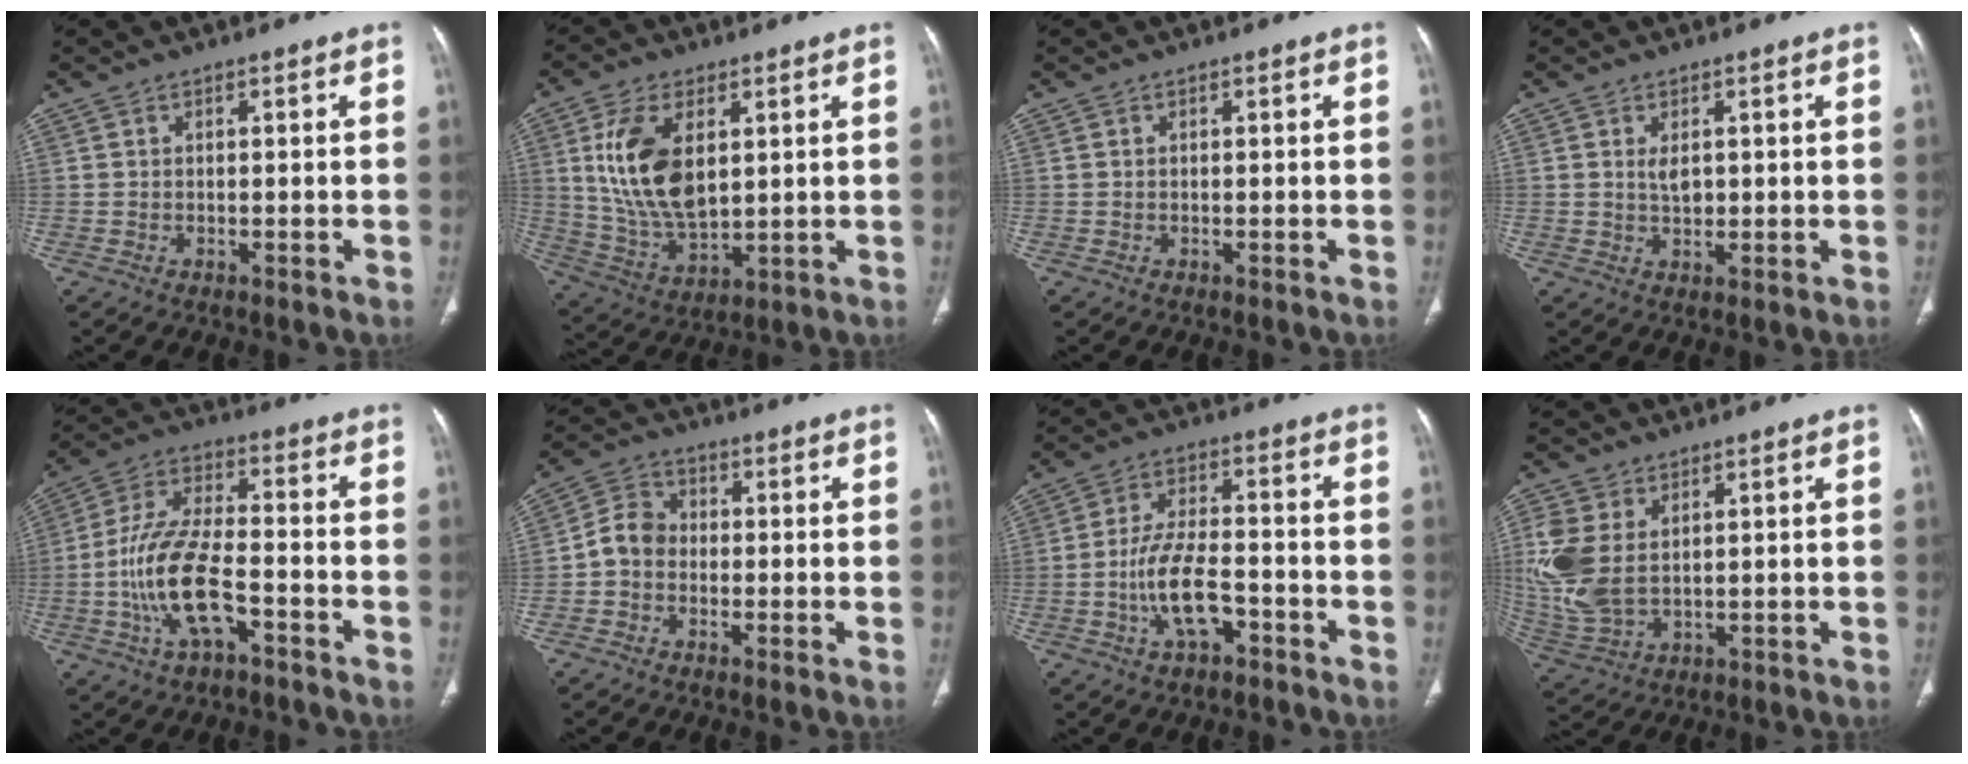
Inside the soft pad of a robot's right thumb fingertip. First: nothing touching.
{"total": 14.8, "force": [3.7, 8.1, 11.8], "torque": [-0.222, -0.018, 0.082]}
{"total": 0.0}
{"total": 2.7, "force": [0.7, 1.5, 2.1], "torque": [-0.031, -0.007, 0.015]}
{"total": 13.8, "force": [-5.0, 6.0, 11.4], "torque": [-0.230, 0.038, -0.091]}
{"total": 6.0, "force": [-1.2, 5.0, 3.1], "torque": [-0.040, 0.023, -0.036]}
{"total": 9.7, "force": [-3.9, 4.5, 7.6], "torque": [-0.146, 0.032, -0.070]}
{"total": 11.6, "force": [2.5, 7.5, 8.4], "torque": [-0.201, -0.005, 0.062]}